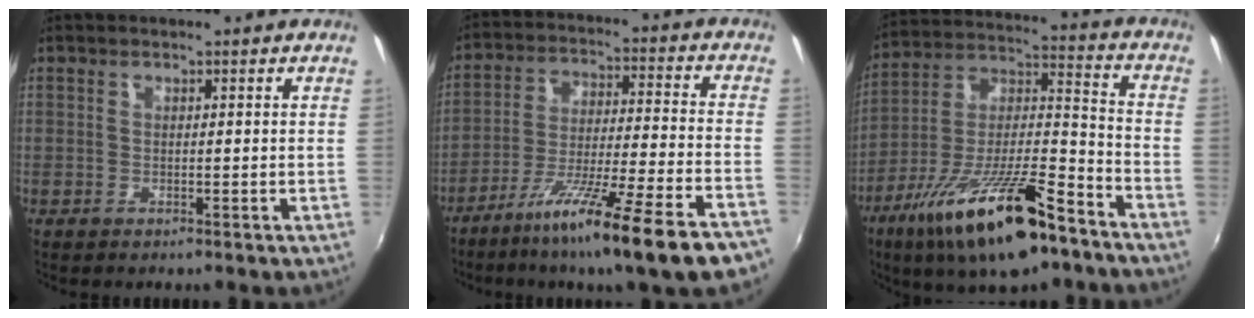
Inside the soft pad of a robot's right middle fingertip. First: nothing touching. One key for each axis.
{"total": 20.2, "fx": -15.0, "fy": -0.6, "fz": 13.6, "tx": -0.233, "ty": -0.065, "tz": -0.230}
{"total": 21.4, "fx": -13.3, "fy": 5.9, "fz": 15.7, "tx": -0.283, "ty": -0.022, "tz": -0.224}